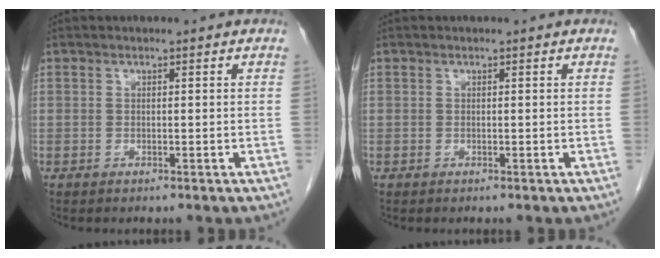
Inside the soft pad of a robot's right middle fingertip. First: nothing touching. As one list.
[{"total": 0.0}]